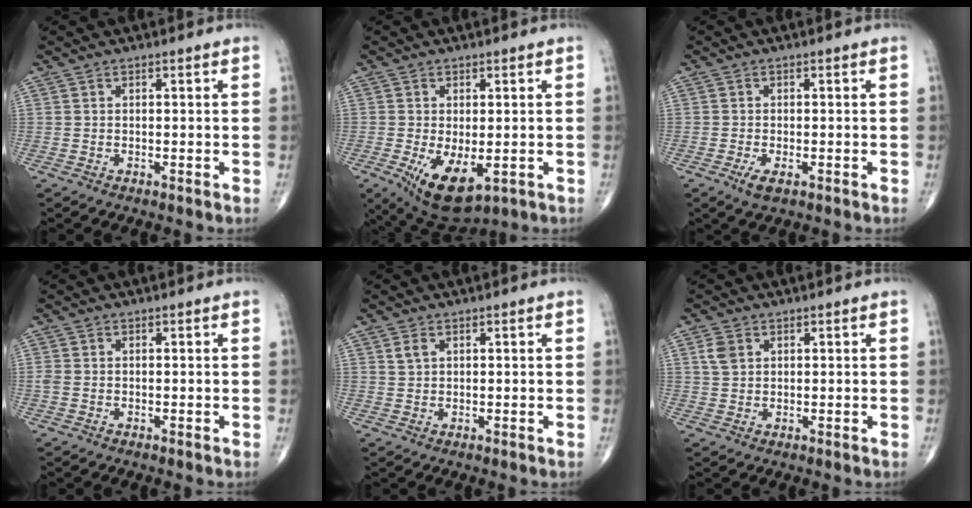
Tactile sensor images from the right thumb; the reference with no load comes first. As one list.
[{"total": 9.6, "force": [-2.8, 4.7, 7.9], "torque": [-0.124, -0.016, -0.029]}, {"total": 2.7, "force": [-1.2, 1.1, 2.2], "torque": [-0.041, -0.004, -0.023]}, {"total": 1.1, "force": [-0.1, 0.8, 0.7], "torque": [-0.023, -0.001, -0.003]}, {"total": 1.7, "force": [0.8, 1.1, 1.0], "torque": [-0.018, 0.001, 0.019]}, {"total": 3.1, "force": [1.2, 2.2, 1.7], "torque": [-0.032, 0.002, 0.027]}]